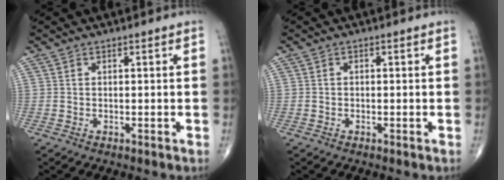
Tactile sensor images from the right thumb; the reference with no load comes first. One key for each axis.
{"total": 0.0}